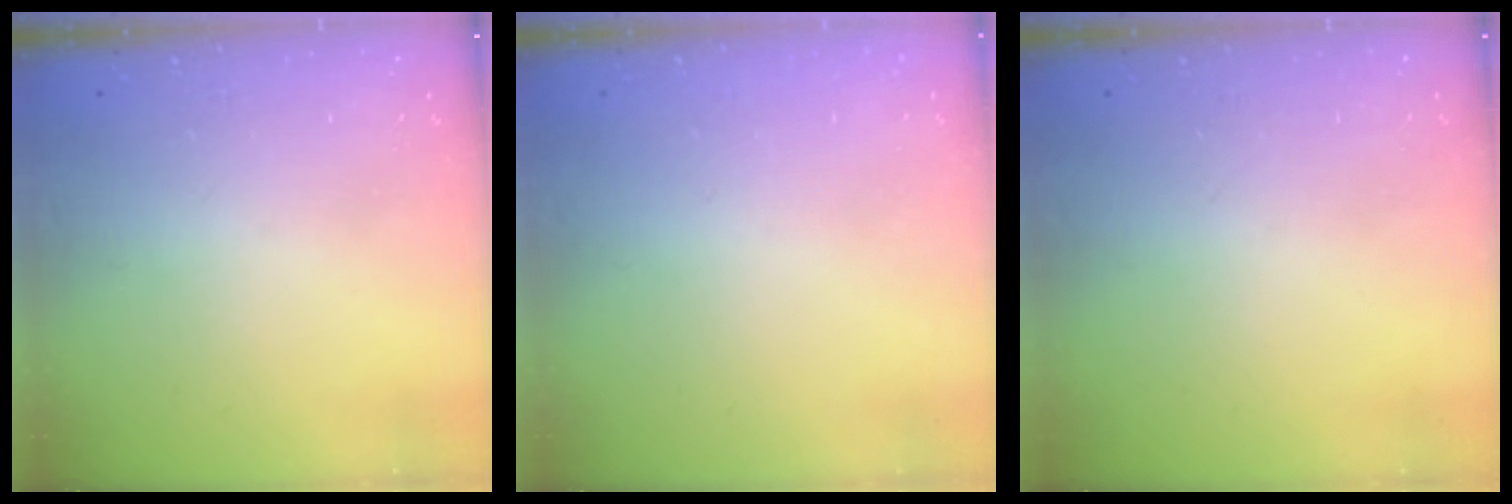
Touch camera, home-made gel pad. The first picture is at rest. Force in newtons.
{"total": 1.8, "press": 1.8, "slide": 0.1}
{"total": 0.0}